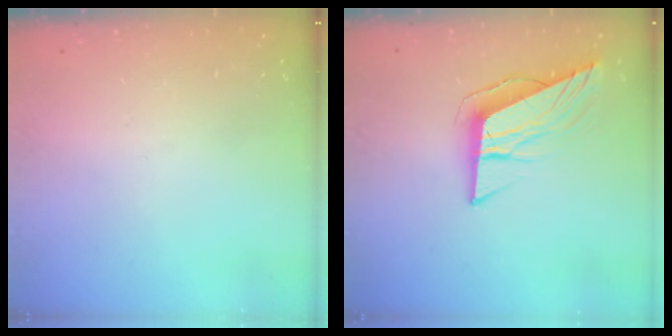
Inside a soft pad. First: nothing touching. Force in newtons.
{"total": 9.3, "press": 9.2, "slide": 1.6}